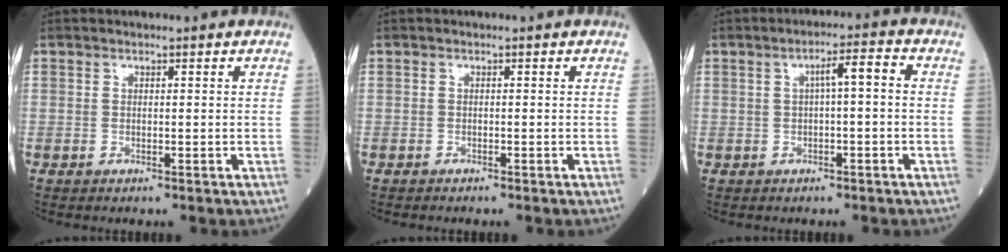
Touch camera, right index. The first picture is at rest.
{"total": 0.5, "force": [-0.5, 0.0, 0.2], "torque": [-0.005, -0.001, -0.010]}
{"total": 4.0, "force": [0.3, 0.6, 3.9], "torque": [-0.060, 0.016, 0.004]}